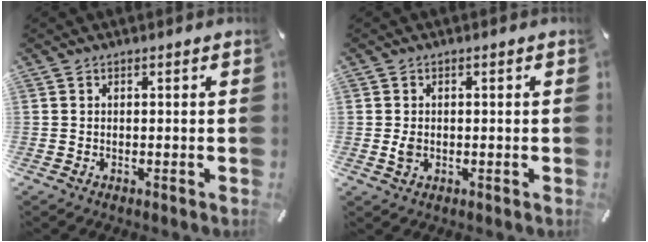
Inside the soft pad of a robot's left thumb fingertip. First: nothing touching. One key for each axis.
{"total": 2.2, "fx": -0.2, "fy": 1.5, "fz": 1.5, "tx": -0.028, "ty": -0.004, "tz": -0.008}